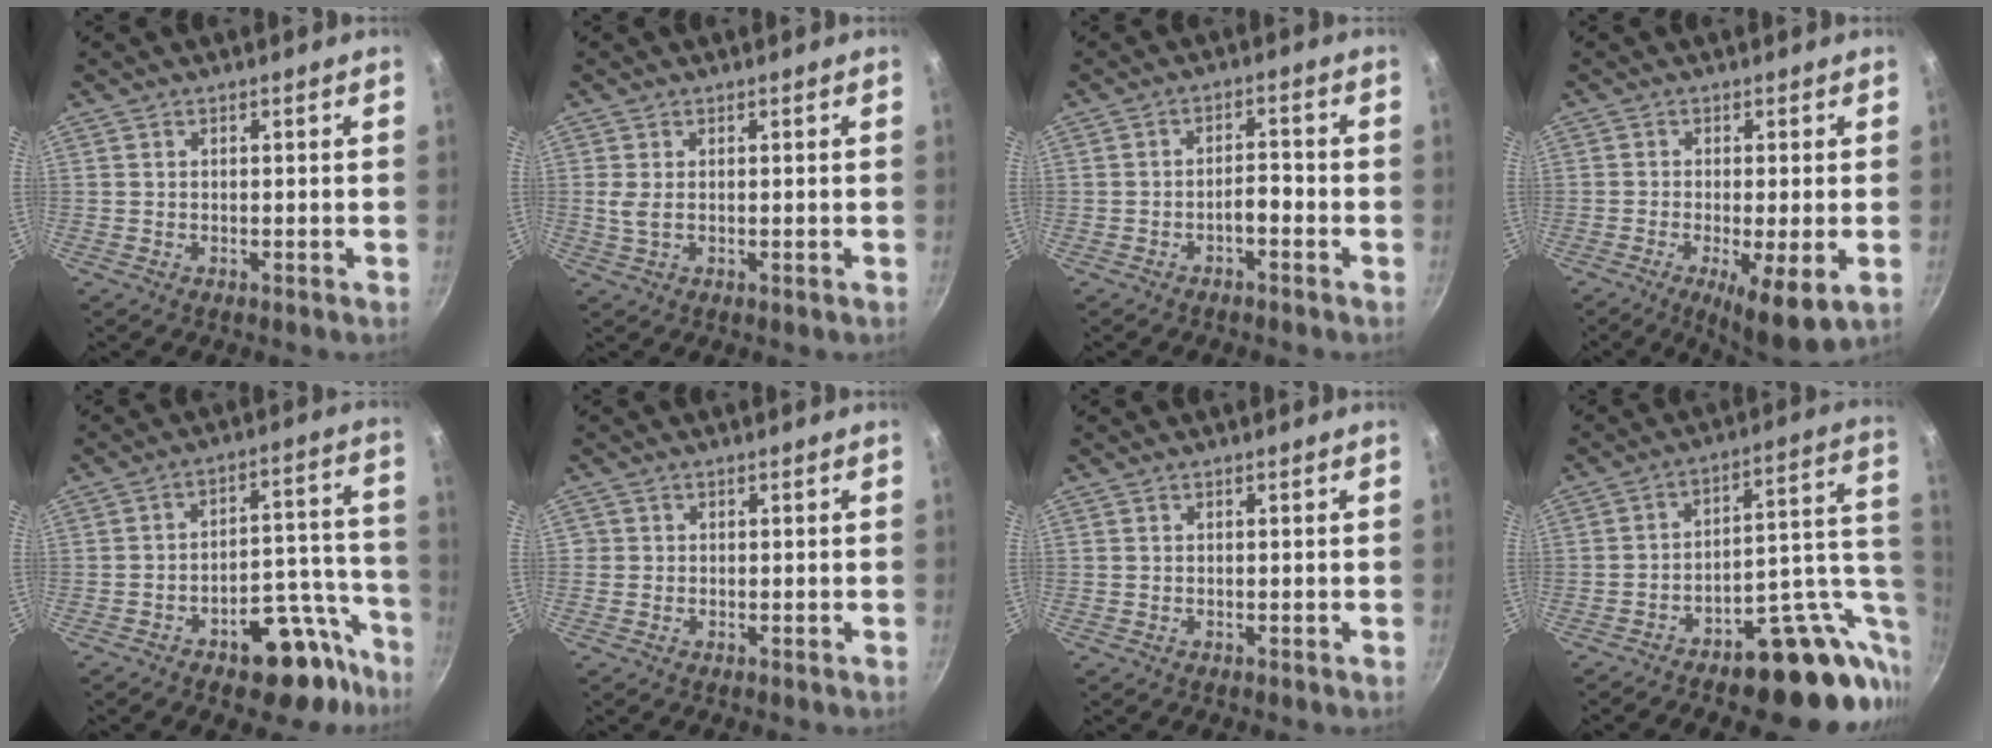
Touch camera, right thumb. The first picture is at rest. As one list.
[{"total": 2.1, "force": [0.2, 0.9, 1.9], "torque": [-0.054, -0.002, 0.009]}, {"total": 3.3, "force": [-1.5, 1.5, 2.5], "torque": [-0.031, 0.024, -0.028]}, {"total": 9.5, "force": [-3.2, 2.3, 8.6], "torque": [-0.141, -0.019, -0.049]}, {"total": 14.1, "force": [-8.9, 6.4, 9.0], "torque": [-0.077, 0.092, -0.124]}, {"total": 1.0, "force": [0.0, 1.0, 0.1], "torque": [0.005, 0.004, -0.001]}, {"total": 0.0}, {"total": 22.1, "force": [-10.1, 8.8, 17.5], "torque": [-0.138, 0.094, -0.134]}]